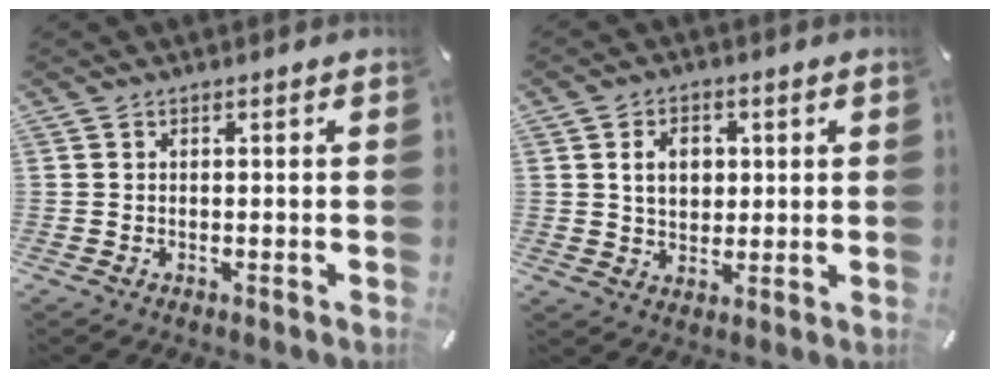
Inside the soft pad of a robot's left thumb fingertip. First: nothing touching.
{"total": 6.5, "force": [1.3, 5.2, 3.7], "torque": [-0.053, -0.001, 0.017]}